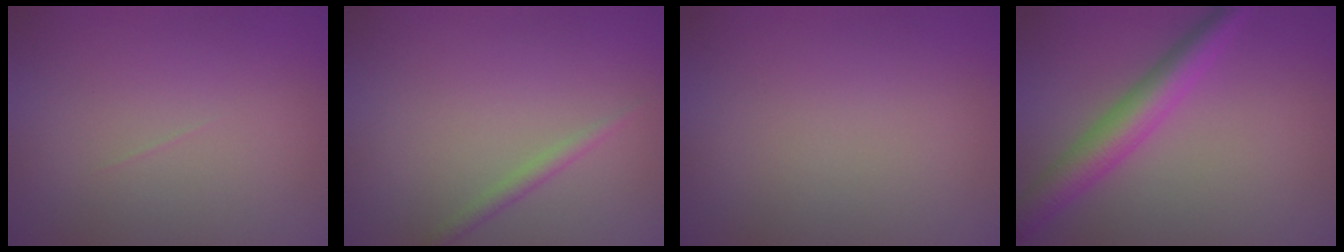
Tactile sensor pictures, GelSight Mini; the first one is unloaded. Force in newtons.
{"total": 1.2, "press": 1.2, "slide": 0.0}
{"total": 0.0}
{"total": 4.4, "press": 4.3, "slide": 0.1}